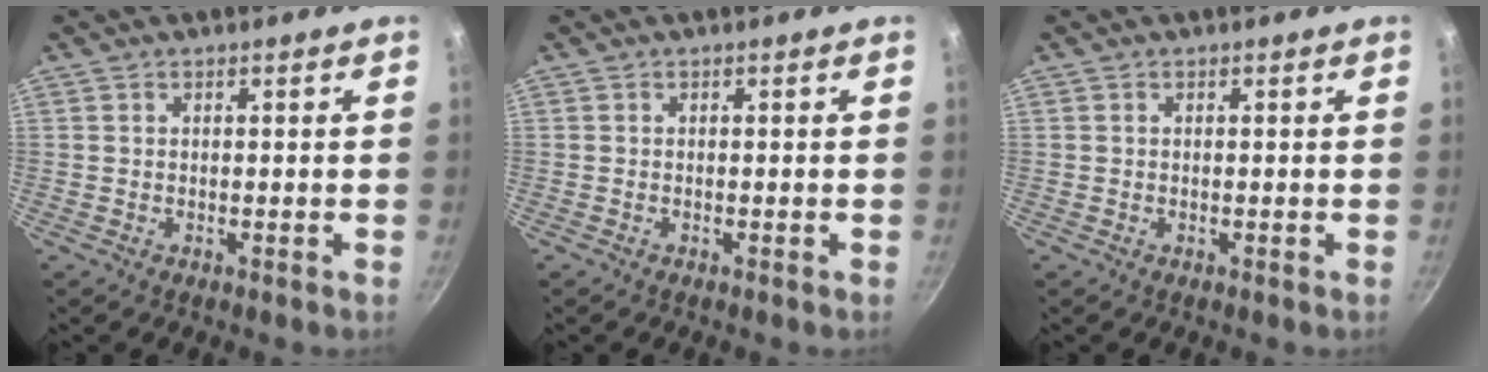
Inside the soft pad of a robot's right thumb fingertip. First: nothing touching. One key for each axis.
{"total": 0.0}
{"total": 0.0}